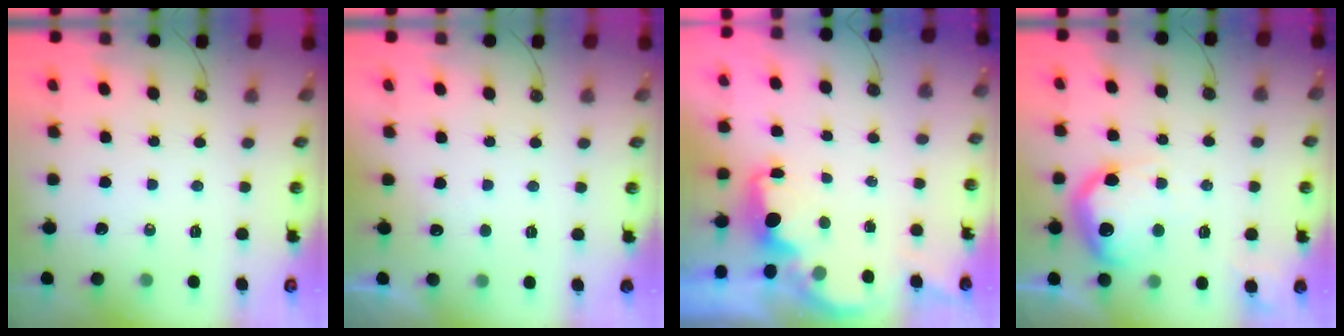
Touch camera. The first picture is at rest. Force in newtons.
{"total": 2.7, "press": 2.5, "slide": 1.0}
{"total": 1.9, "press": 1.8, "slide": 0.7}
{"total": 16.9, "press": 16.9, "slide": 1.2}